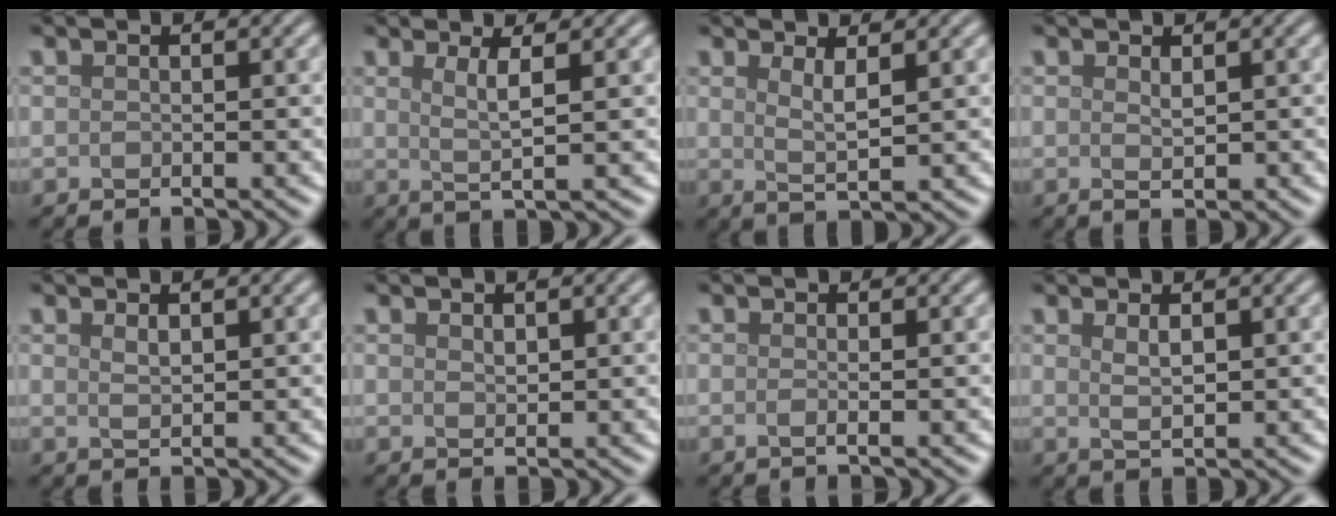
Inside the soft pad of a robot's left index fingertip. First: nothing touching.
{"total": 2.8, "force": [0.9, 0.5, 2.6], "torque": [-0.047, -0.004, 0.016]}
{"total": 2.4, "force": [1.0, 0.6, 2.1], "torque": [-0.035, -0.007, 0.019]}
{"total": 1.0, "force": [0.4, 0.2, 0.9], "torque": [-0.017, -0.003, 0.007]}
{"total": 1.2, "force": [0.7, 0.4, 0.9], "torque": [-0.018, -0.002, 0.015]}
{"total": 0.9, "force": [0.6, 0.5, 0.6], "torque": [-0.013, -0.001, 0.012]}
{"total": 1.2, "force": [-0.1, 0.4, 1.1], "torque": [-0.016, -0.007, -0.010]}
{"total": 1.8, "force": [0.8, 0.5, 1.5], "torque": [-0.026, -0.003, 0.016]}